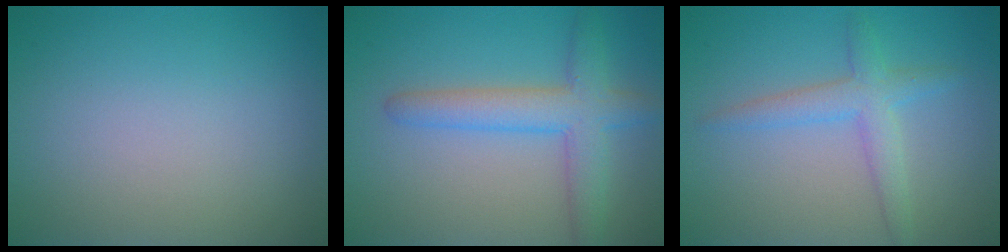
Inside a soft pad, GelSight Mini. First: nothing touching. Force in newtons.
{"total": 4.5, "press": 4.5, "slide": 0.2}
{"total": 2.9, "press": 2.9, "slide": 0.1}